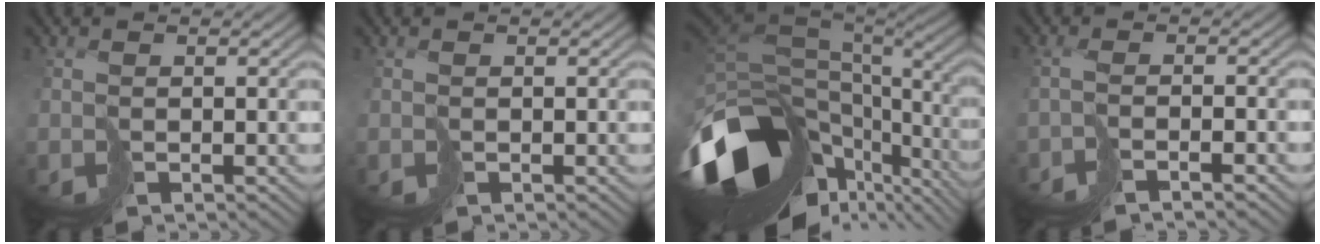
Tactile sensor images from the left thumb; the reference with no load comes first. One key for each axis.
{"total": 0.0}
{"total": 16.8, "fx": -6.6, "fy": 8.5, "fz": 12.9, "tx": -0.294, "ty": -0.013, "tz": -0.090}
{"total": 2.8, "fx": -2.4, "fy": -0.7, "fz": 1.3, "tx": -0.019, "ty": 0.003, "tz": -0.043}